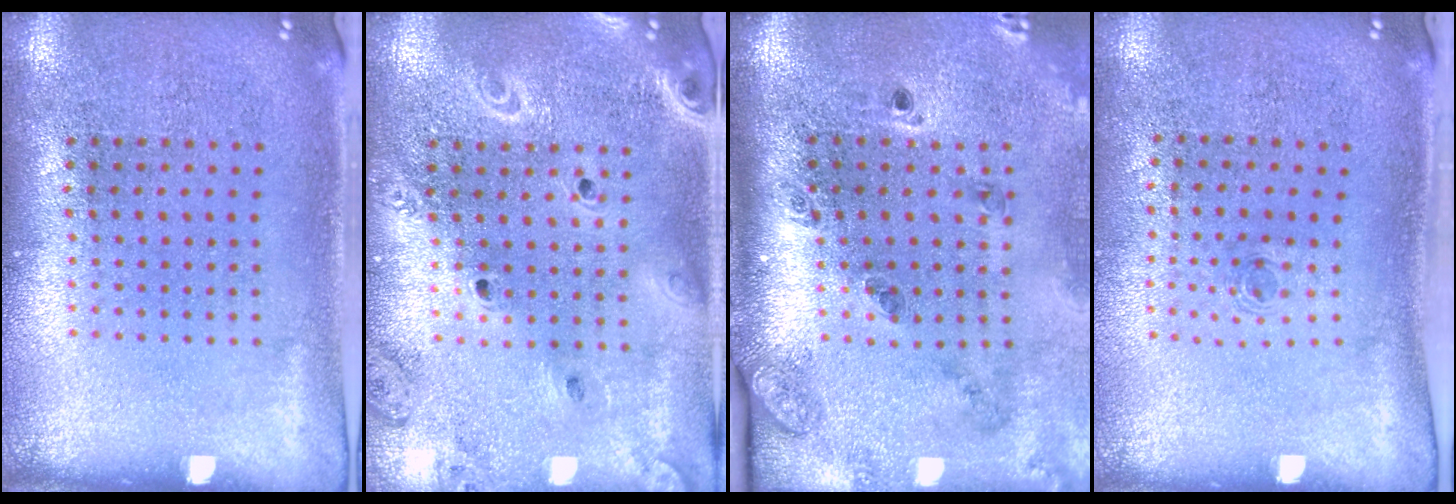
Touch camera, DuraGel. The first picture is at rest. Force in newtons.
{"total": 2.1, "press": 1.9, "slide": 0.8}
{"total": 1.8, "press": 1.5, "slide": 1.0}
{"total": 0.6, "press": 0.2, "slide": 0.5}